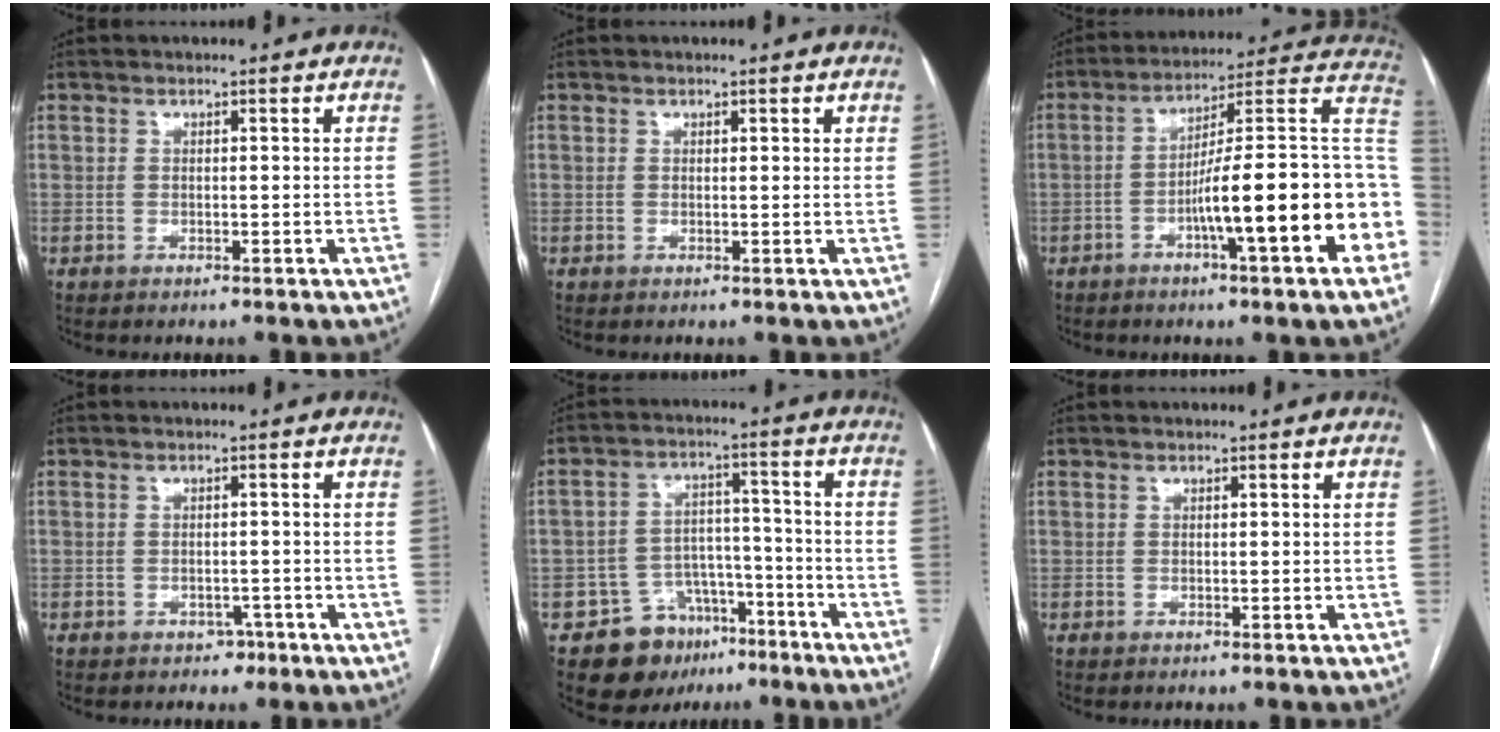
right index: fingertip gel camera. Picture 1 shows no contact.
{"total": 0.8, "force": [0.5, 0.2, 0.6], "torque": [-0.010, 0.004, 0.005]}
{"total": 20.6, "force": [-5.6, 1.8, 19.7], "torque": [-0.203, 0.034, -0.079]}
{"total": 2.1, "force": [-1.3, 1.5, 0.5], "torque": [0.000, 0.007, -0.016]}
{"total": 10.9, "force": [-6.8, 7.7, 3.8], "torque": [-0.054, 0.035, -0.099]}
{"total": 0.0}